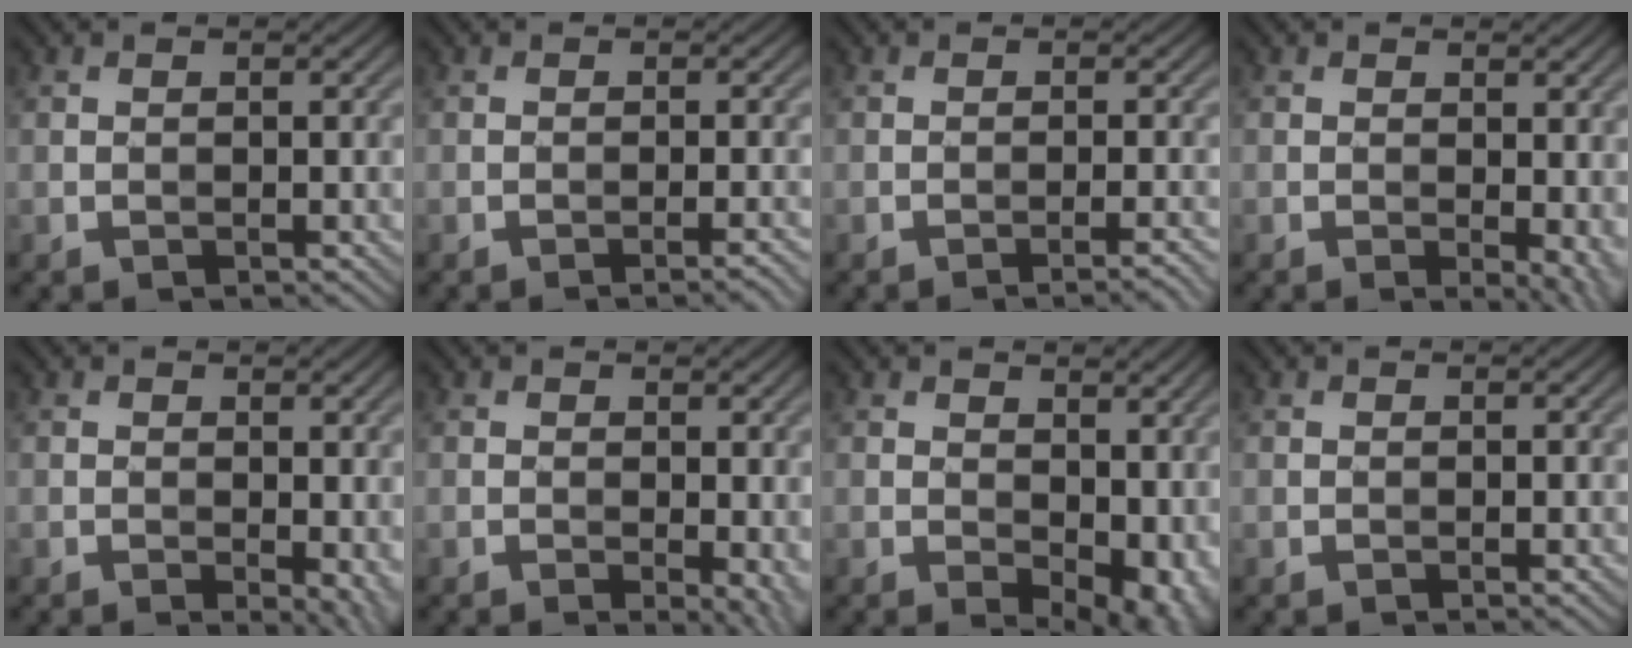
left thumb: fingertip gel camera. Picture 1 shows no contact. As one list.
[{"total": 1.8, "force": [-0.9, 0.3, 1.5], "torque": [-0.013, 0.009, -0.022]}, {"total": 2.3, "force": [-1.3, 0.3, 1.9], "torque": [-0.021, 0.010, -0.028]}, {"total": 3.5, "force": [-0.3, 1.2, 3.3], "torque": [-0.041, -0.004, -0.004]}, {"total": 3.0, "force": [-0.3, 1.2, 2.7], "torque": [-0.032, -0.004, -0.004]}, {"total": 3.1, "force": [-0.3, 1.0, 3.0], "torque": [-0.037, -0.004, -0.005]}, {"total": 8.6, "force": [0.3, 5.2, 6.9], "torque": [-0.086, -0.015, 0.022]}, {"total": 0.0}]